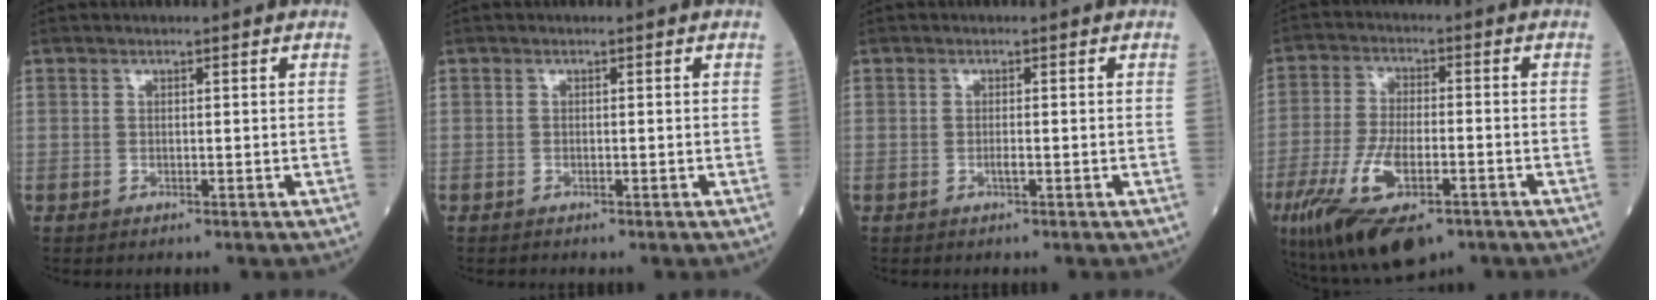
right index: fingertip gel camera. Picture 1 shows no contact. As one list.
[{"total": 0.0}, {"total": 1.0, "force": [-0.3, 0.1, 0.9], "torque": [-0.021, -0.002, -0.004]}, {"total": 14.8, "force": [-8.0, 5.0, 11.4], "torque": [-0.232, -0.019, -0.132]}]